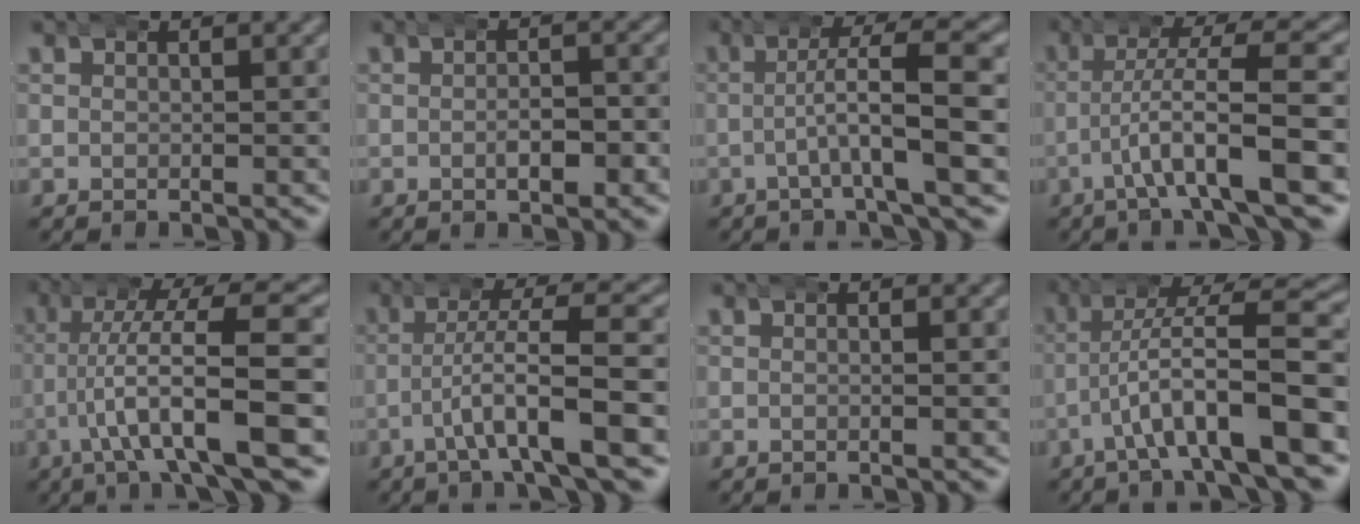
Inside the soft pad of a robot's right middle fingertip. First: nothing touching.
{"total": 2.8, "force": [-0.8, 1.5, 2.3], "torque": [-0.027, 0.003, -0.019]}
{"total": 4.6, "force": [-0.4, 0.2, 4.6], "torque": [-0.076, 0.011, -0.014]}
{"total": 7.0, "force": [-2.1, 1.3, 6.5], "torque": [-0.111, -0.001, -0.031]}
{"total": 8.7, "force": [-1.3, 1.9, 8.4], "torque": [-0.148, -0.002, -0.020]}
{"total": 5.9, "force": [-1.7, 1.1, 5.5], "torque": [-0.097, 0.001, -0.029]}
{"total": 0.7, "force": [0.0, 0.1, 0.7], "torque": [-0.010, 0.004, -0.004]}
{"total": 8.2, "force": [-1.6, 2.7, 7.6], "torque": [-0.125, -0.001, -0.023]}